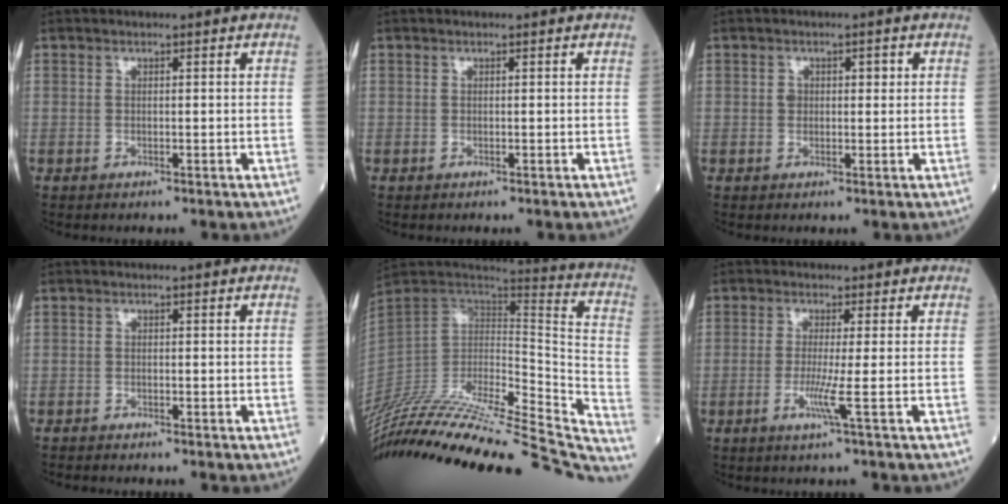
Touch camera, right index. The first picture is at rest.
{"total": 0.0}
{"total": 2.1, "force": [0.5, 1.5, 1.4], "torque": [-0.022, 0.012, 0.008]}
{"total": 1.1, "force": [-1.1, -0.1, 0.1], "torque": [-0.006, -0.003, -0.021]}
{"total": 47.9, "force": [-43.1, 5.6, 20.3], "torque": [-0.308, -0.095, -0.613]}
{"total": 3.3, "force": [-1.1, -1.2, 2.9], "torque": [-0.063, -0.009, -0.024]}